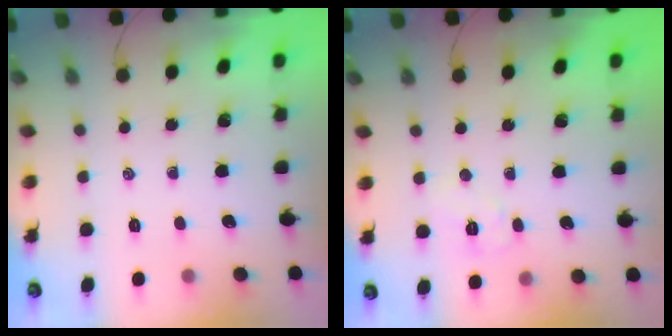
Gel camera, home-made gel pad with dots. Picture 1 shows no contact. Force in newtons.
{"total": 4.5, "press": 4.4, "slide": 0.7}